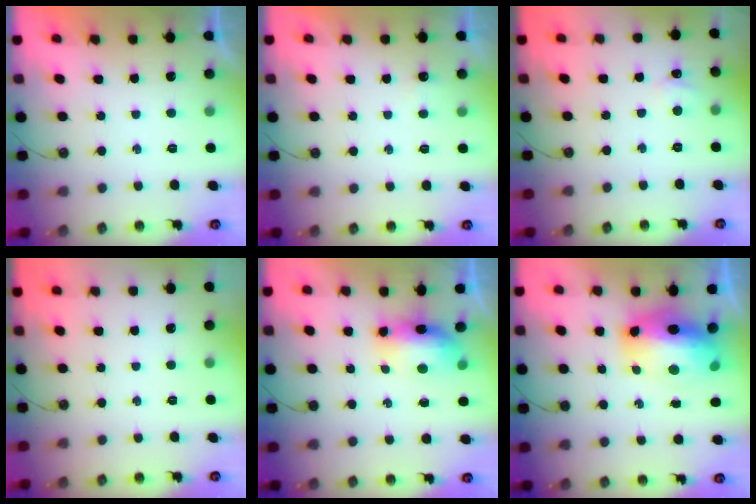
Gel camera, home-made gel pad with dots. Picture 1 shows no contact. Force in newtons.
{"total": 1.9, "press": 1.9, "slide": 0.3}
{"total": 2.8, "press": 2.8, "slide": 0.3}
{"total": 0.0}
{"total": 10.0, "press": 9.0, "slide": 4.2}
{"total": 14.4, "press": 14.3, "slide": 2.1}